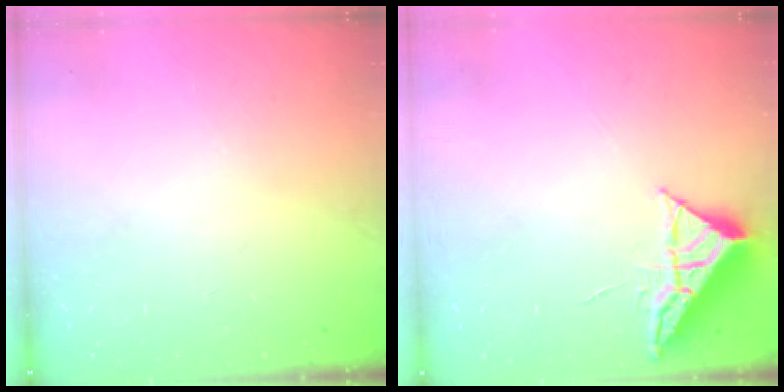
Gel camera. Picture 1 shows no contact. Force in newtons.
{"total": 6.6, "press": 6.6, "slide": 0.3}